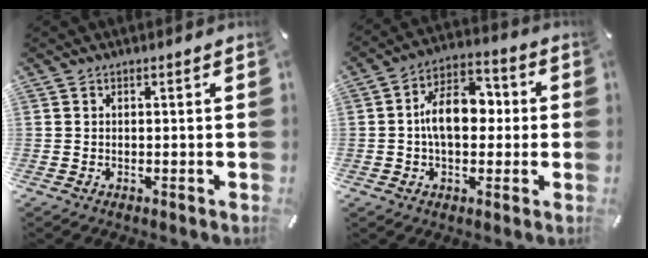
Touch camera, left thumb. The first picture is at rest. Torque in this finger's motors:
{"motor_torque": [0.67, 1.10, 0.58, 0.03, 0.16]}